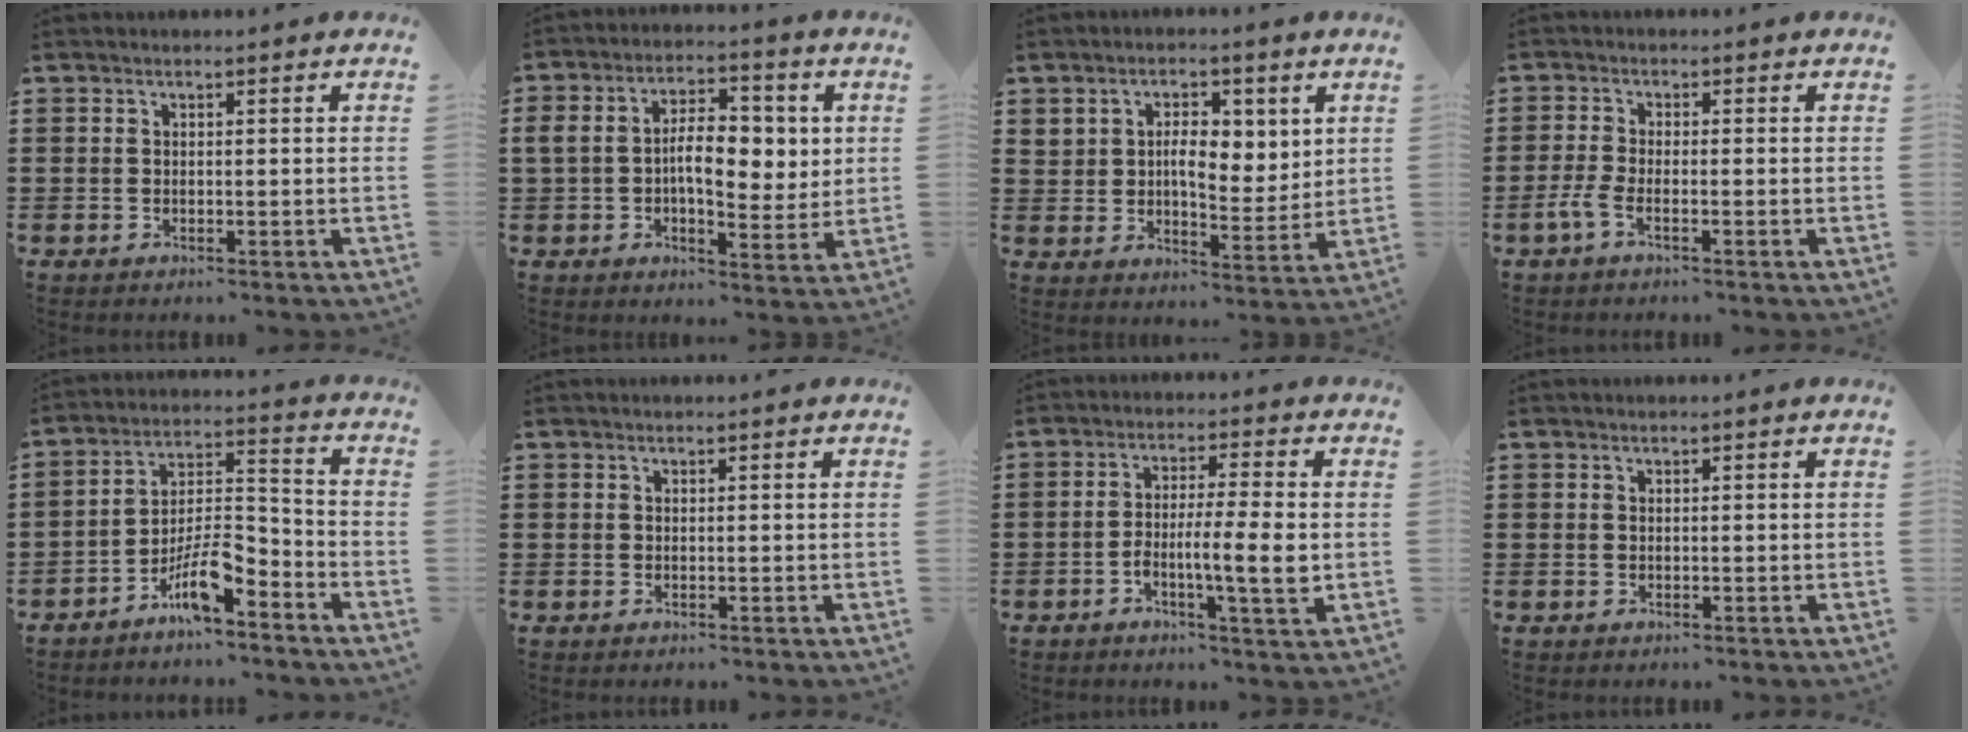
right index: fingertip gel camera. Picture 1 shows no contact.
{"total": 9.0, "force": [1.0, 5.1, 7.3], "torque": [-0.113, 0.004, 0.012]}
{"total": 6.1, "force": [2.5, 3.7, 4.3], "torque": [-0.074, 0.000, 0.037]}
{"total": 2.7, "force": [-1.5, 0.6, 2.1], "torque": [-0.058, -0.007, -0.033]}
{"total": 8.2, "force": [-5.9, 2.1, 5.2], "torque": [-0.110, 0.001, -0.113]}
{"total": 0.0}
{"total": 7.8, "force": [-1.8, 0.9, 7.5], "torque": [-0.135, -0.004, -0.035]}
{"total": 0.0}